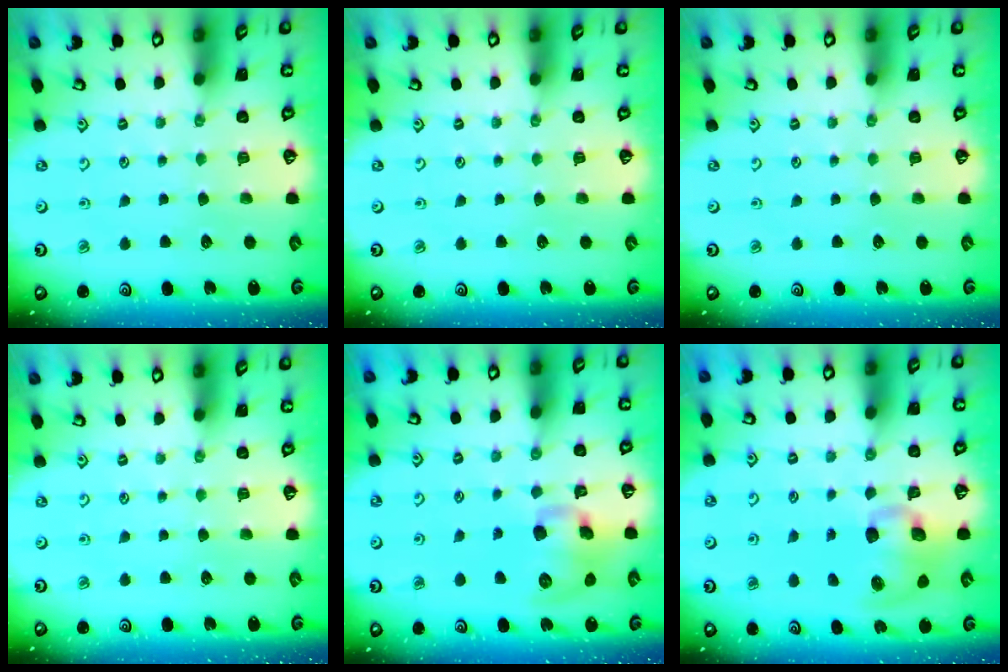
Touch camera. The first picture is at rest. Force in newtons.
{"total": 0.0}
{"total": 0.0}
{"total": 0.0}
{"total": 12.3, "press": 12.1, "slide": 2.0}
{"total": 10.8, "press": 10.6, "slide": 1.5}